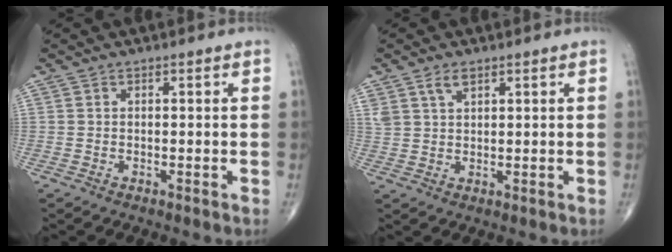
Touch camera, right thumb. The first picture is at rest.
{"total": 3.8, "force": [2.4, 1.9, 2.2], "torque": [-0.043, -0.005, 0.051]}